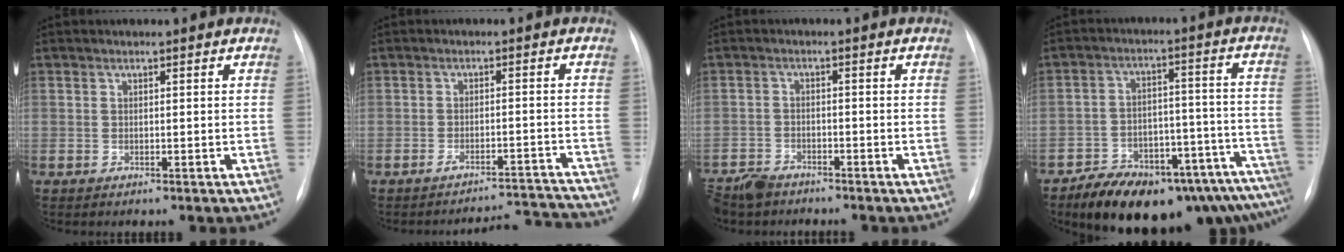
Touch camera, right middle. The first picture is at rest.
{"total": 8.2, "force": [-8.1, -0.7, -0.7], "torque": [0.022, 0.021, -0.103]}
{"total": 5.4, "force": [-4.8, 2.4, 1.2], "torque": [-0.025, -0.010, -0.086]}
{"total": 21.3, "force": [-17.1, 7.1, 10.4], "torque": [-0.090, 0.038, -0.233]}